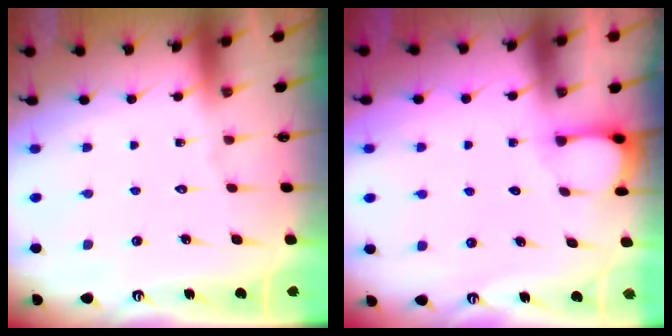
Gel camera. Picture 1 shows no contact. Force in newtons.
{"total": 2.3, "press": 2.2, "slide": 0.4}